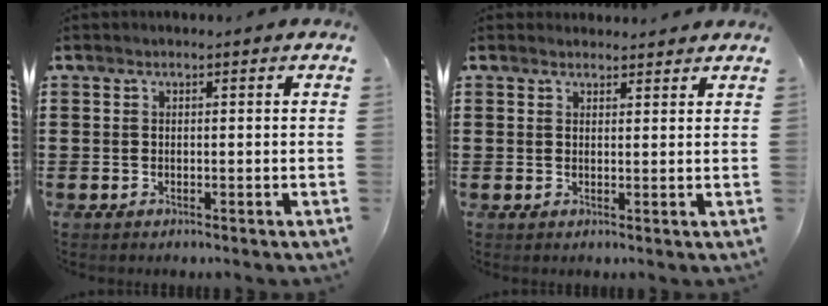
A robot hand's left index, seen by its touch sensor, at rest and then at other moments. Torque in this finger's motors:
{"motor_torque": [0.12, 0.09, -0.03, -0.02]}